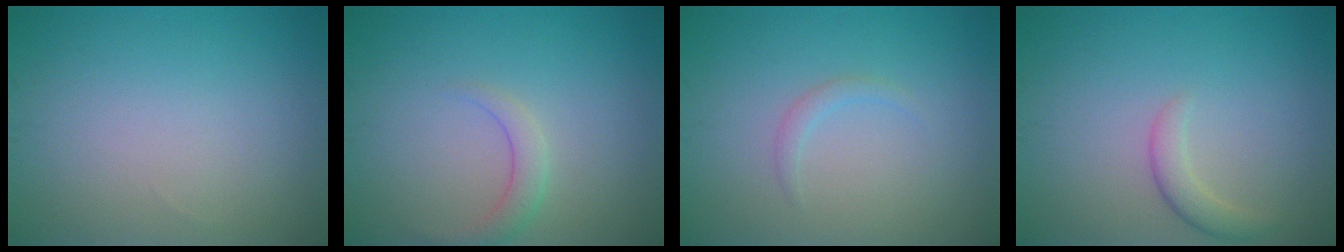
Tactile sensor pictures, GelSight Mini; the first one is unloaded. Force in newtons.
{"total": 1.8, "press": 1.8, "slide": 0.1}
{"total": 0.9, "press": 0.9, "slide": 0.1}
{"total": 1.9, "press": 1.9, "slide": 0.2}